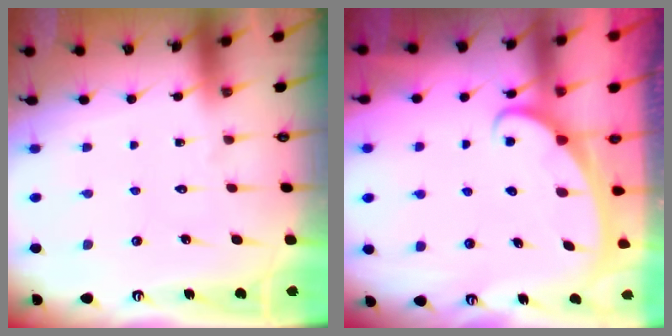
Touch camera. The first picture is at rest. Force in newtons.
{"total": 2.6, "press": 2.6, "slide": 0.3}